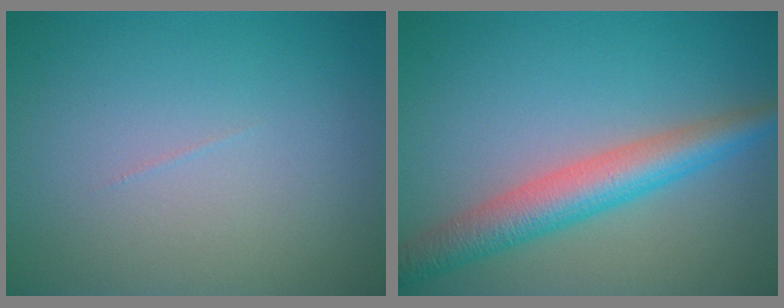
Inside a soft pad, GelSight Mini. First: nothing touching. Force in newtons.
{"total": 5.3, "press": 5.3, "slide": 0.2}